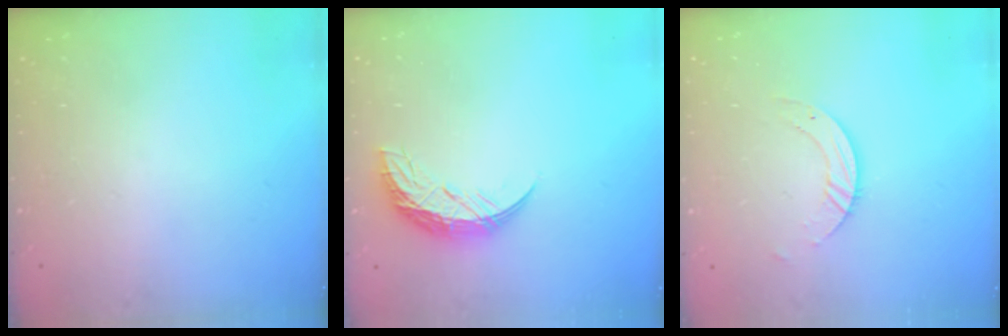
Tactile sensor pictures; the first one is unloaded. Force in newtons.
{"total": 10.0, "press": 10.0, "slide": 0.6}
{"total": 3.9, "press": 3.9, "slide": 0.1}